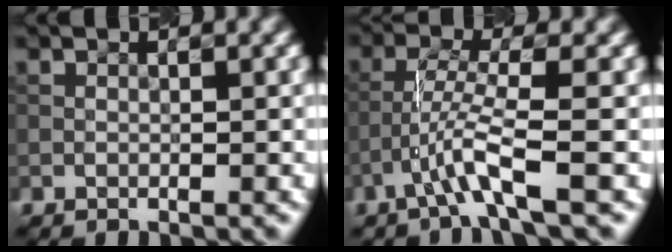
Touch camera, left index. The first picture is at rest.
{"total": 3.6, "force": [-1.8, 0.0, 3.2], "torque": [-0.068, 0.008, -0.045]}